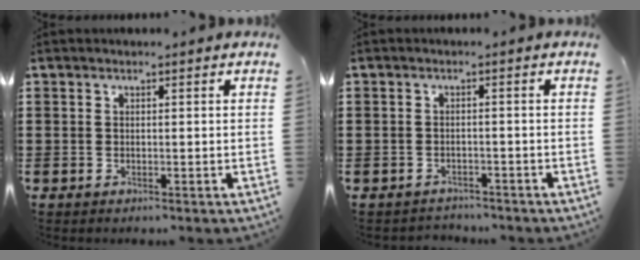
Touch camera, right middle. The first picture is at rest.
{"total": 1.8, "force": [-1.7, 0.5, -0.3], "torque": [0.000, 0.002, -0.040]}